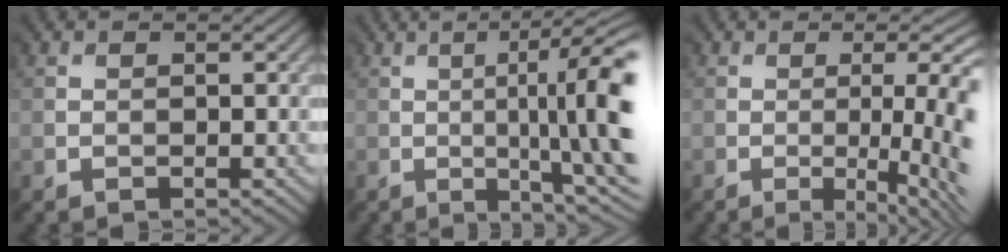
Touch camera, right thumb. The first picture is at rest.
{"total": 12.5, "force": [-1.1, 2.5, 12.2], "torque": [-0.135, 0.007, -0.008]}
{"total": 9.1, "force": [-2.0, 1.8, 8.7], "torque": [-0.086, 0.002, -0.020]}